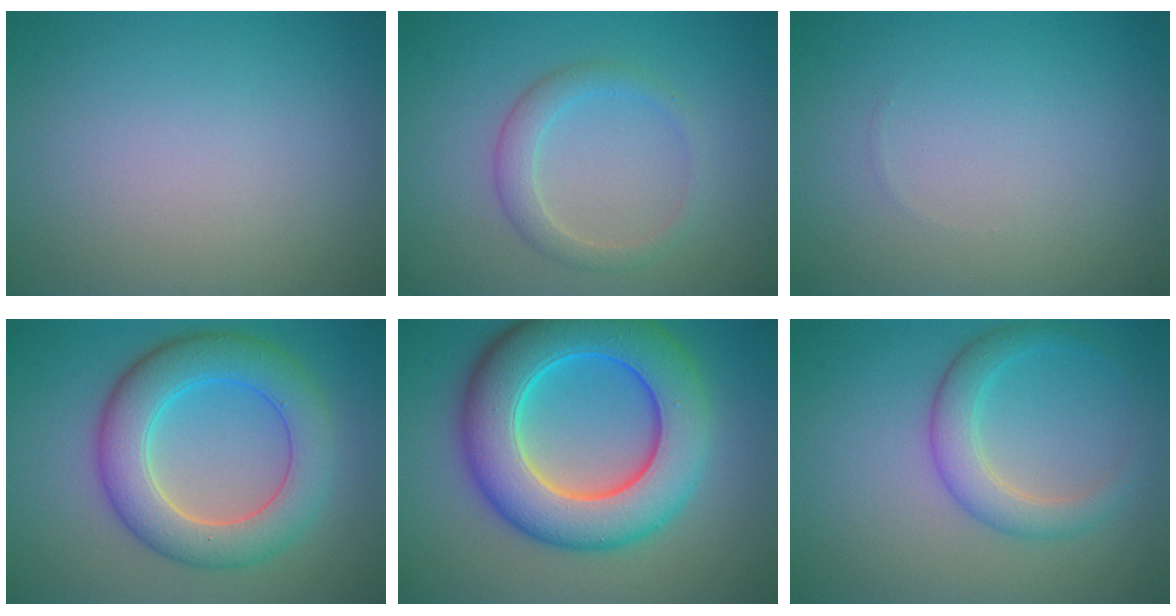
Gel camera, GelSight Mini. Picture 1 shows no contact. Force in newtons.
{"total": 2.2, "press": 2.2, "slide": 0.1}
{"total": 0.0}
{"total": 7.2, "press": 7.2, "slide": 0.3}
{"total": 11.3, "press": 11.3, "slide": 0.1}
{"total": 3.3, "press": 3.3, "slide": 0.1}